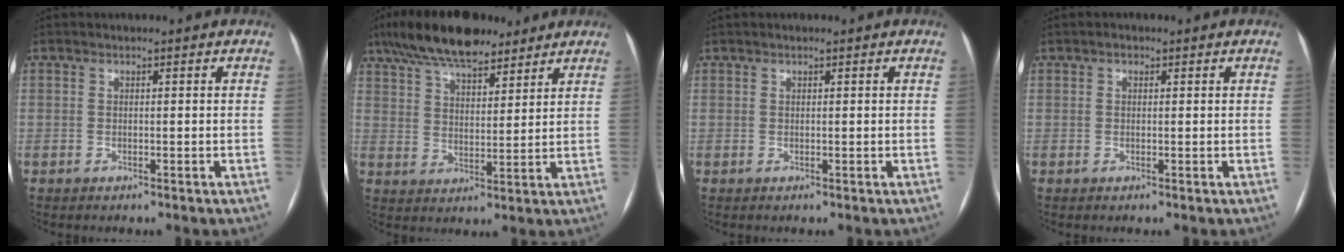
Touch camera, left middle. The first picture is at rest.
{"total": 14.2, "force": [11.0, 4.5, 7.8], "torque": [-0.148, 0.035, 0.190]}
{"total": 0.6, "force": [0.4, 0.0, 0.3], "torque": [-0.009, 0.009, 0.009]}
{"total": 0.6, "force": [0.2, 0.5, 0.3], "torque": [-0.004, 0.002, 0.001]}